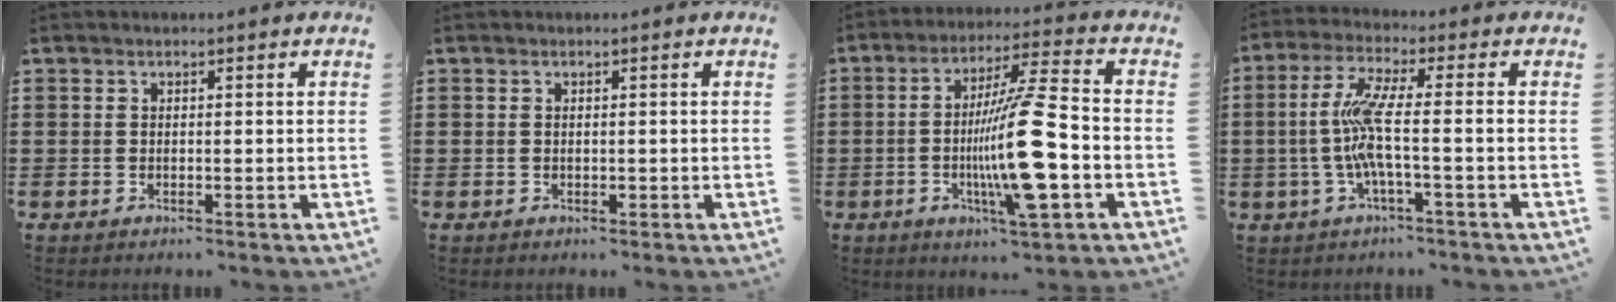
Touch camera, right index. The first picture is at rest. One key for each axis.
{"total": 0.6, "fx": -0.1, "fy": 0.1, "fz": 0.5, "tx": -0.011, "ty": -0.004, "tz": -0.001}
{"total": 15.8, "fx": -3.8, "fy": 1.7, "fz": 15.2, "tx": -0.295, "ty": -0.011, "tz": -0.070}
{"total": 7.9, "fx": -1.4, "fy": 0.5, "fz": 7.8, "tx": -0.180, "ty": -0.020, "tz": -0.039}